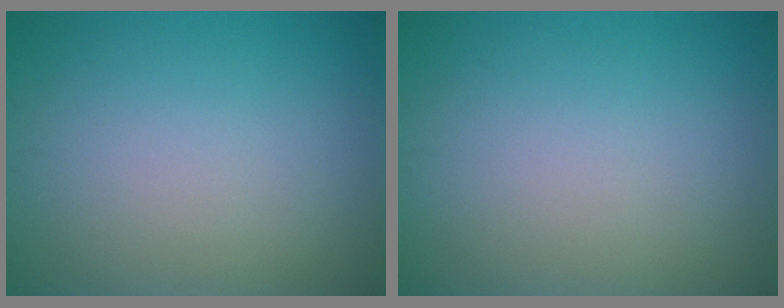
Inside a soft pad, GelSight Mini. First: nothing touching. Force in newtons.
{"total": 0.0}